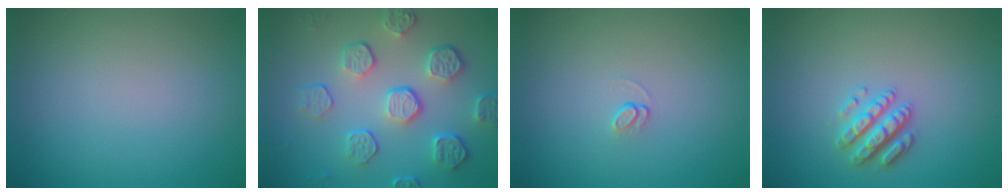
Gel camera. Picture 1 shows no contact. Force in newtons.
{"total": 5.8, "press": 4.2, "slide": 3.9}
{"total": 0.8, "press": 0.5, "slide": 0.7}
{"total": 2.8, "press": 2.7, "slide": 0.8}